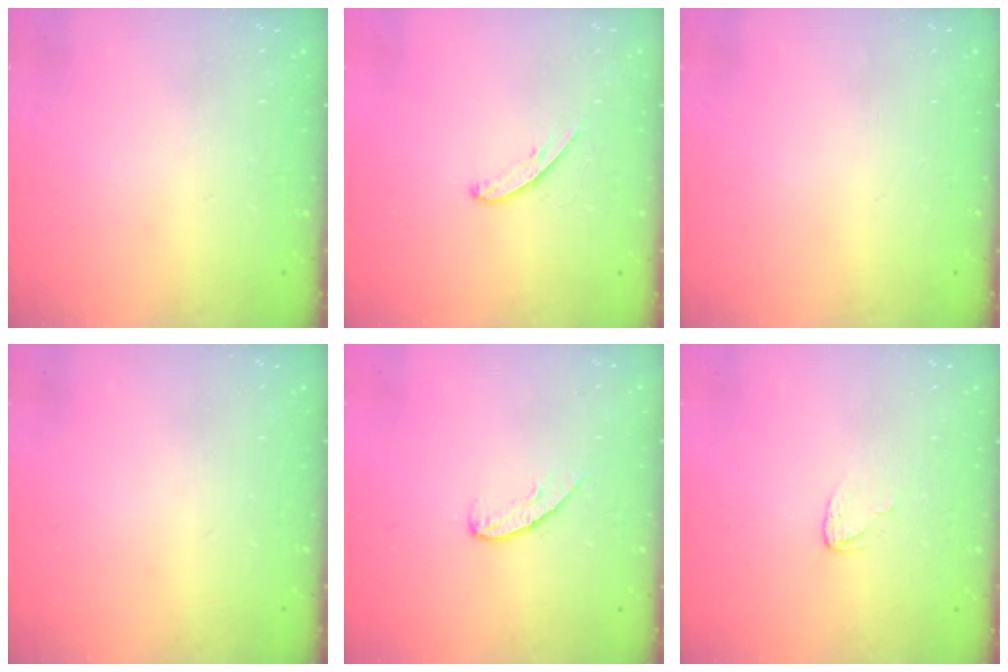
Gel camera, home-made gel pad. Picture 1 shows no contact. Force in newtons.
{"total": 4.4, "press": 4.4, "slide": 0.3}
{"total": 0.0}
{"total": 0.0}
{"total": 6.6, "press": 6.6, "slide": 0.6}
{"total": 3.0, "press": 3.0, "slide": 0.3}